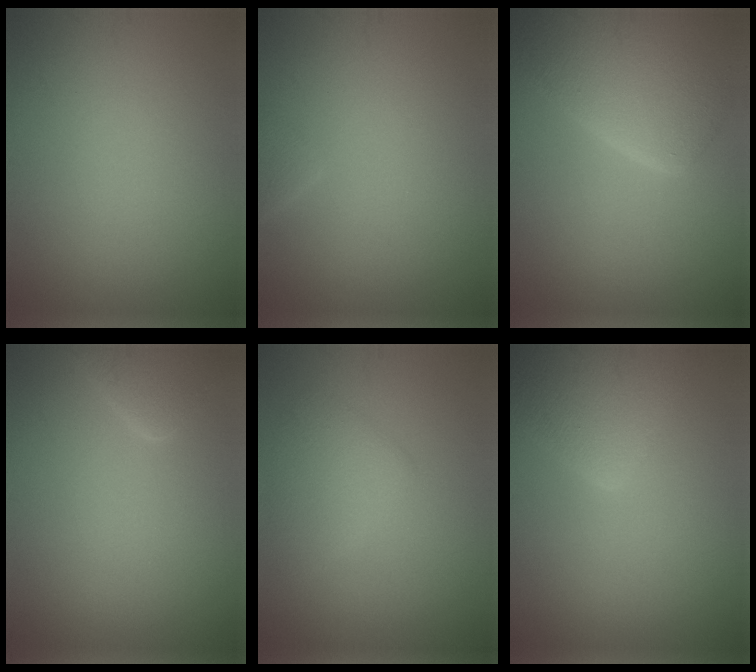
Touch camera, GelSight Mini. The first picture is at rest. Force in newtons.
{"total": 1.0, "press": 1.0, "slide": 0.1}
{"total": 7.4, "press": 7.4, "slide": 0.4}
{"total": 2.8, "press": 2.8, "slide": 0.1}
{"total": 2.6, "press": 2.6, "slide": 0.2}
{"total": 5.3, "press": 5.3, "slide": 0.2}